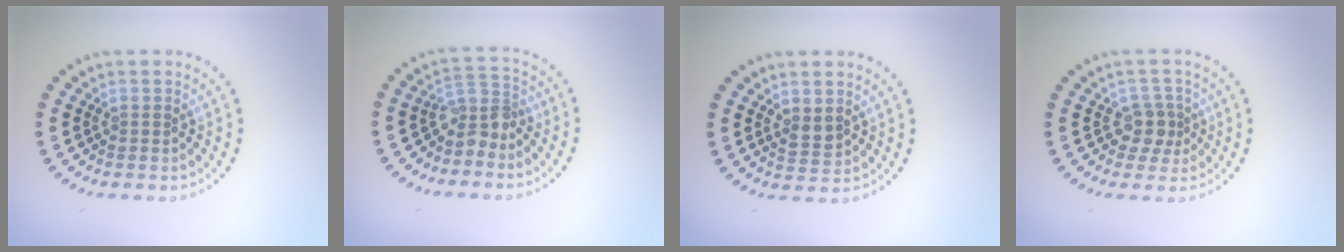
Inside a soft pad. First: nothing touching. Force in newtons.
{"total": 2.6, "press": 1.9, "slide": 1.8}
{"total": 1.4, "press": 1.3, "slide": 0.5}
{"total": 2.2, "press": 1.8, "slide": 1.3}